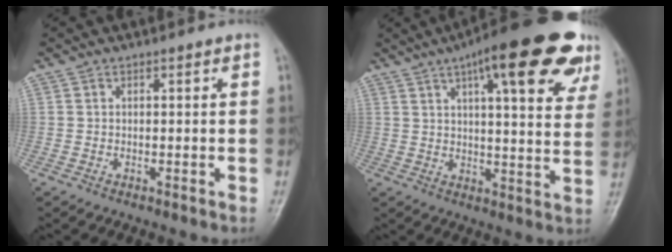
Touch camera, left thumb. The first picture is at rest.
{"total": 22.3, "force": [12.3, 6.0, 17.6], "torque": [-0.221, -0.017, 0.156]}